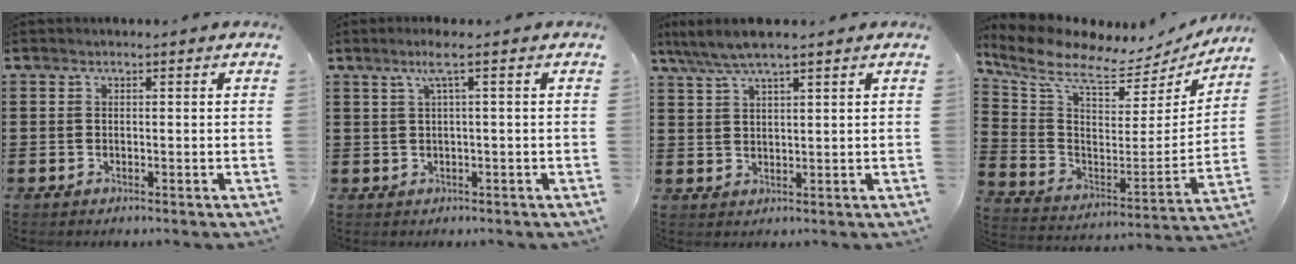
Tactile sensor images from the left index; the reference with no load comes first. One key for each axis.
{"total": 3.0, "fx": 0.9, "fy": -0.3, "fz": 2.8, "tx": -0.056, "ty": 0.000, "tz": 0.013}
{"total": 4.5, "fx": 3.5, "fy": 0.4, "fz": 2.8, "tx": -0.061, "ty": -0.005, "tz": 0.062}
{"total": 8.0, "fx": 6.7, "fy": 1.8, "fz": 4.0, "tx": -0.113, "ty": -0.058, "tz": 0.110}